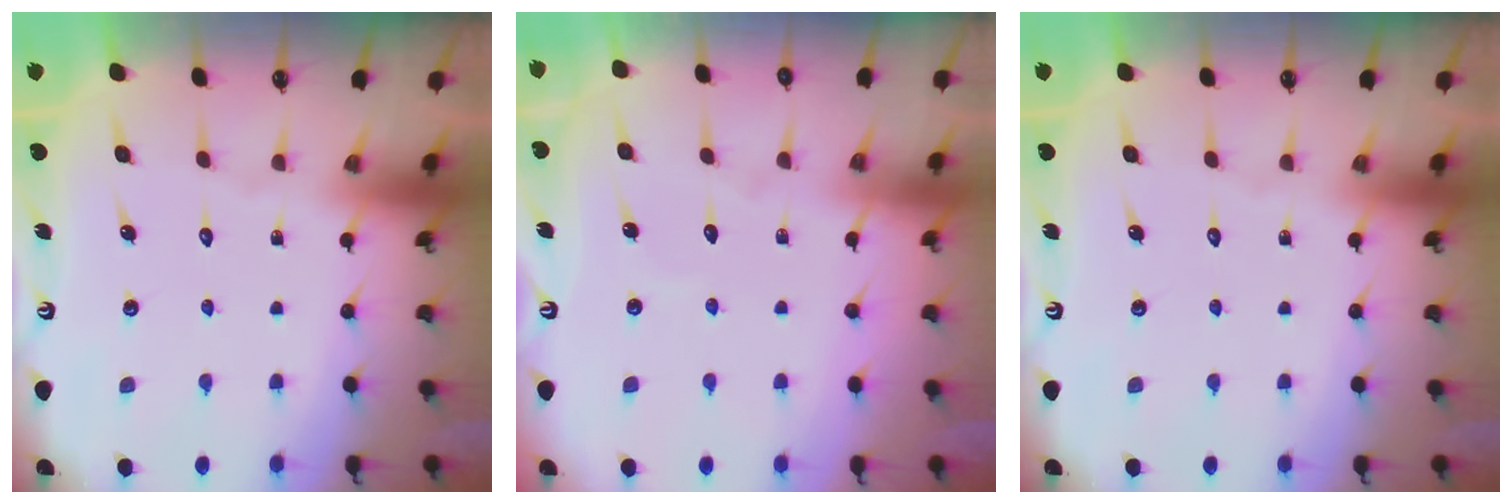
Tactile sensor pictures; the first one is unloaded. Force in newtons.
{"total": 3.2, "press": 3.2, "slide": 0.4}
{"total": 0.0}